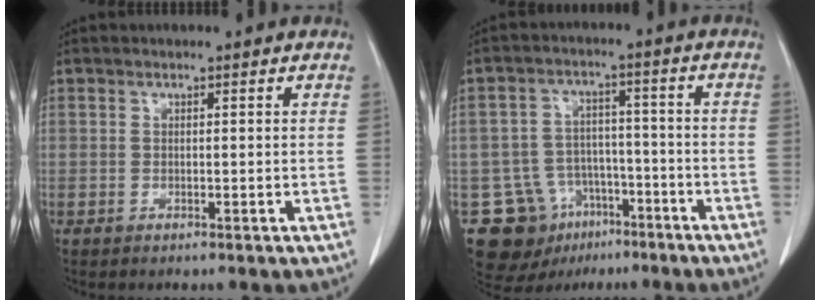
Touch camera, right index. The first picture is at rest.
{"total": 11.8, "force": [-6.6, 9.1, 3.5], "torque": [-0.059, 0.039, -0.095]}